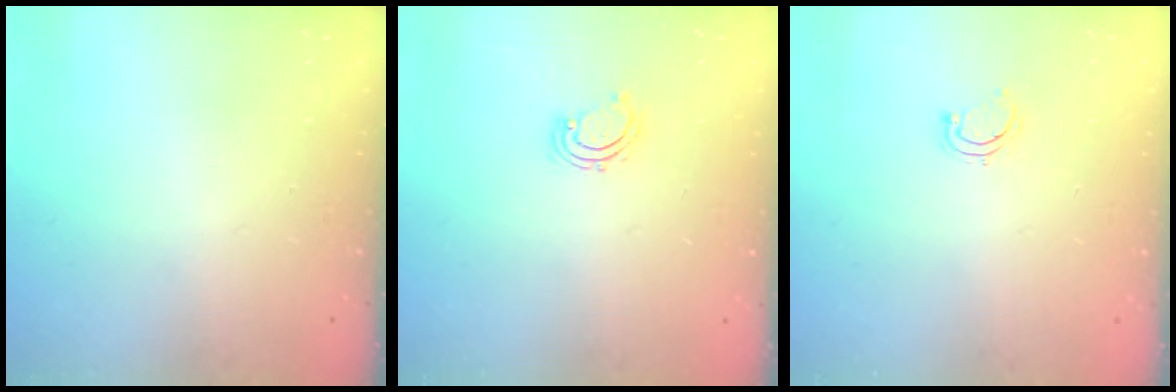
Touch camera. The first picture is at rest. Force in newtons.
{"total": 2.9, "press": 2.9, "slide": 0.4}
{"total": 3.7, "press": 3.5, "slide": 1.2}